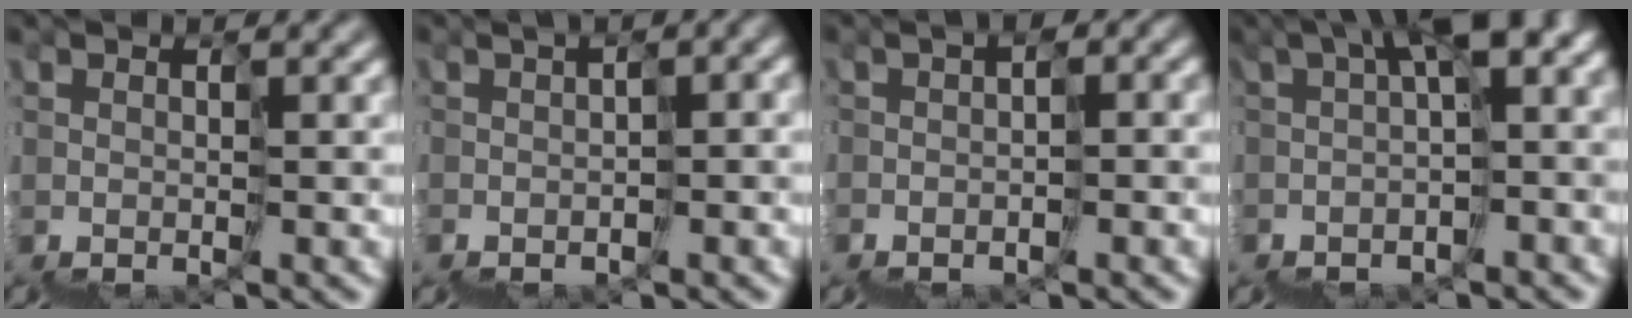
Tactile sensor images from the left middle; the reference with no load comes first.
{"total": 3.9, "force": [-1.9, 1.1, 3.3], "torque": [-0.034, 0.004, -0.016]}
{"total": 2.3, "force": [-2.0, 0.5, 0.9], "torque": [-0.009, -0.005, -0.029]}
{"total": 6.0, "force": [0.2, 1.2, 5.9], "torque": [-0.103, 0.022, 0.004]}